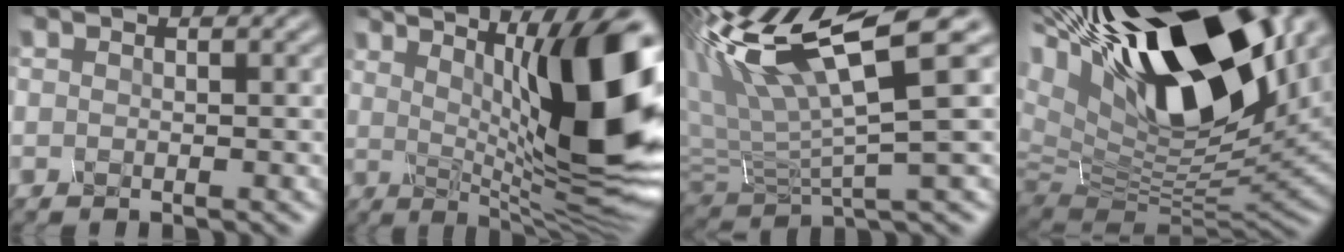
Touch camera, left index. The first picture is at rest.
{"total": 12.6, "force": [2.0, 2.6, 12.2], "torque": [-0.147, 0.011, 0.050]}
{"total": 8.8, "force": [4.9, 1.0, 7.3], "torque": [-0.151, 0.020, 0.102]}
{"total": 17.6, "force": [8.7, 7.9, 13.0], "torque": [-0.251, 0.039, 0.163]}